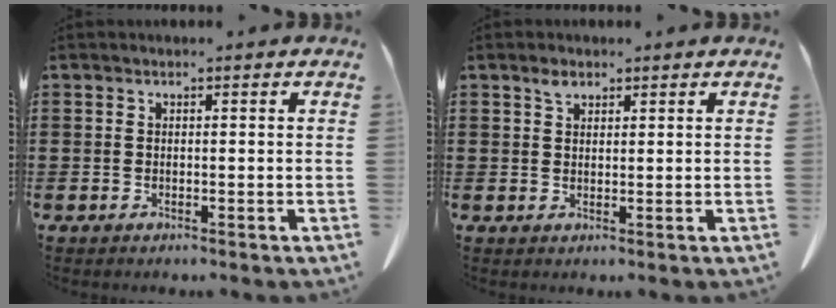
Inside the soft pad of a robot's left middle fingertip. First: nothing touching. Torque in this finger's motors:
{"motor_torque": [2.06, 0.07, 0.02, 0.02]}